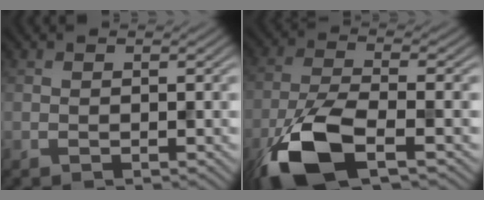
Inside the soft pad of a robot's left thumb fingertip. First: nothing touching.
{"total": 11.2, "force": [-5.7, 3.8, 8.8], "torque": [-0.194, -0.016, -0.123]}